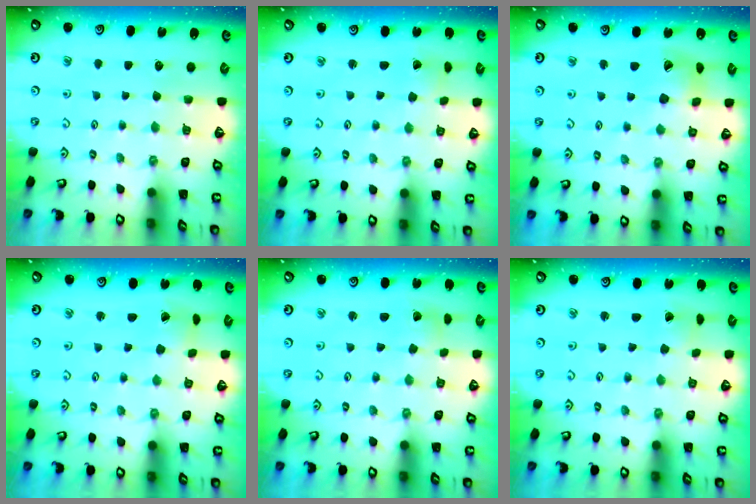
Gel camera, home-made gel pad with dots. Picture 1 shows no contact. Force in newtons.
{"total": 1.7, "press": 1.7, "slide": 0.0}
{"total": 11.9, "press": 11.8, "slide": 1.4}
{"total": 1.2, "press": 1.1, "slide": 0.3}
{"total": 2.6, "press": 2.6, "slide": 0.2}
{"total": 1.4, "press": 1.4, "slide": 0.1}